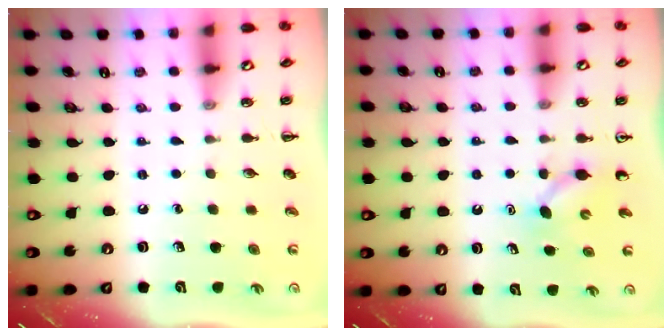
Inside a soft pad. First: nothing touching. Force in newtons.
{"total": 2.9, "press": 2.7, "slide": 1.1}